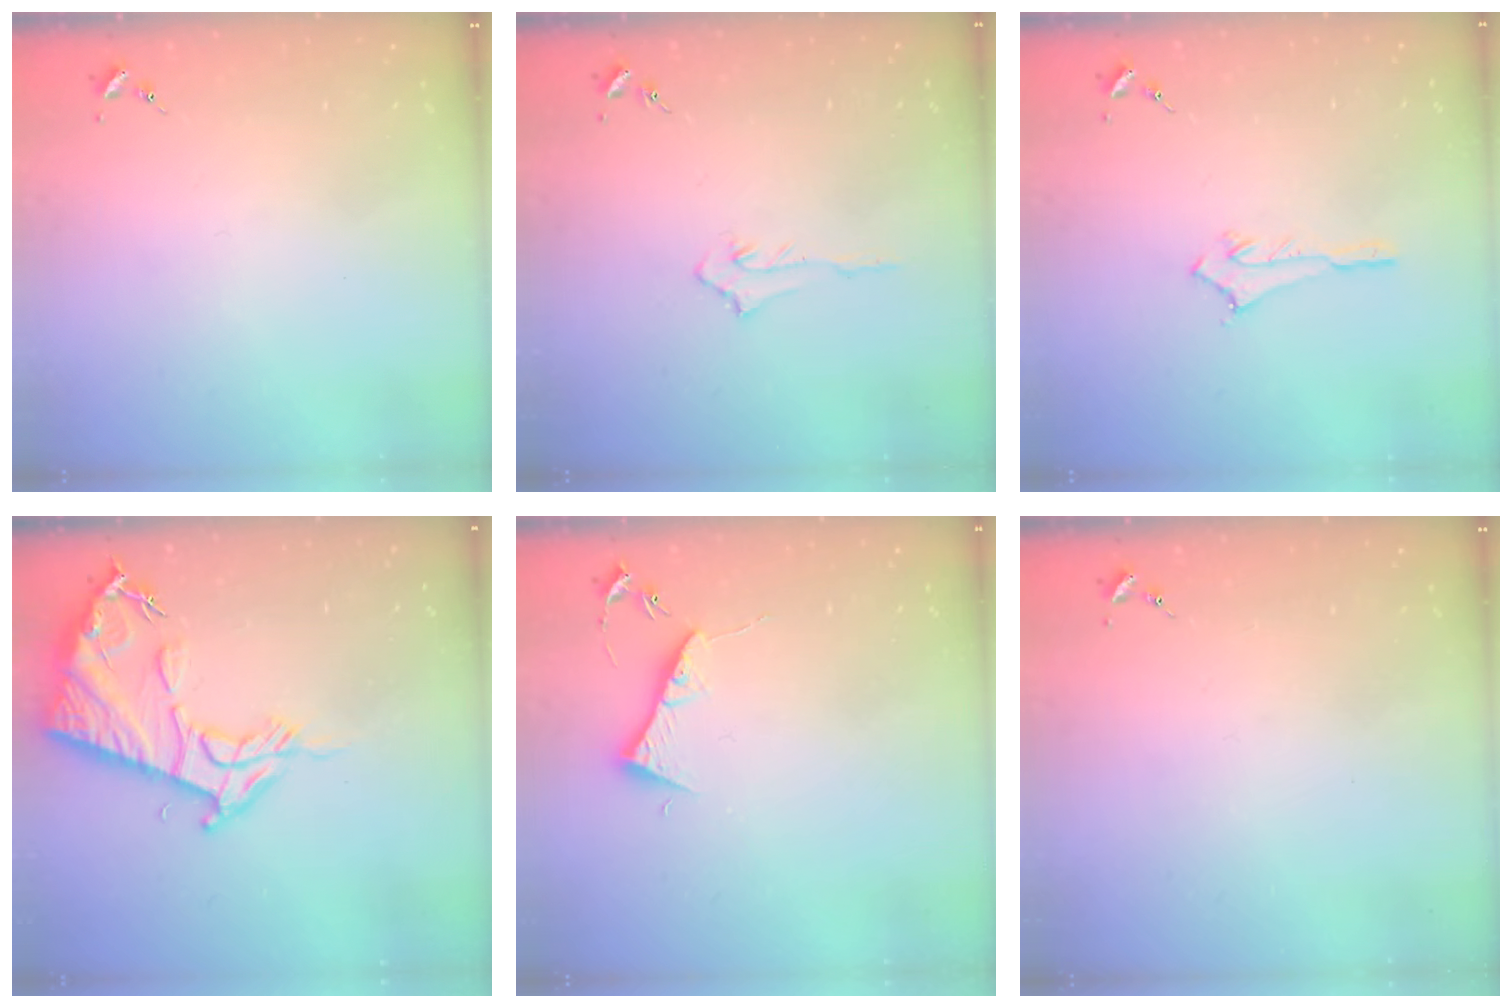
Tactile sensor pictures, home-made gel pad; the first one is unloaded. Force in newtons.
{"total": 3.6, "press": 3.5, "slide": 0.7}
{"total": 2.8, "press": 2.8, "slide": 0.2}
{"total": 15.5, "press": 15.5, "slide": 1.2}
{"total": 6.8, "press": 6.8, "slide": 0.6}
{"total": 0.0}